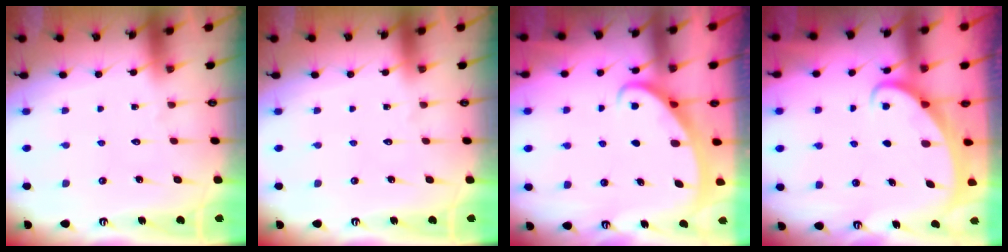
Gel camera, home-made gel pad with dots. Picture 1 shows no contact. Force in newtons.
{"total": 0.0}
{"total": 2.6, "press": 2.6, "slide": 0.4}
{"total": 2.1, "press": 2.1, "slide": 0.0}